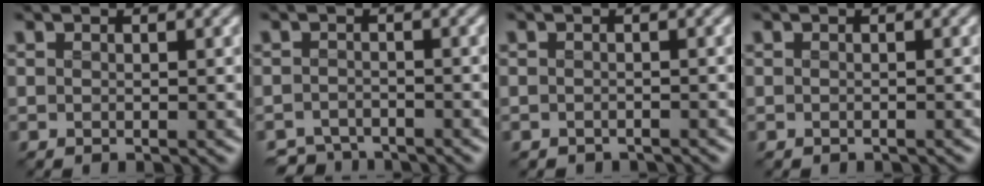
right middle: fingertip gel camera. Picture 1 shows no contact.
{"total": 2.9, "force": [-2.8, 0.4, -0.1], "torque": [0.003, -0.006, -0.050]}
{"total": 1.0, "force": [-1.0, 0.2, -0.2], "torque": [0.002, -0.007, -0.015]}
{"total": 0.0}